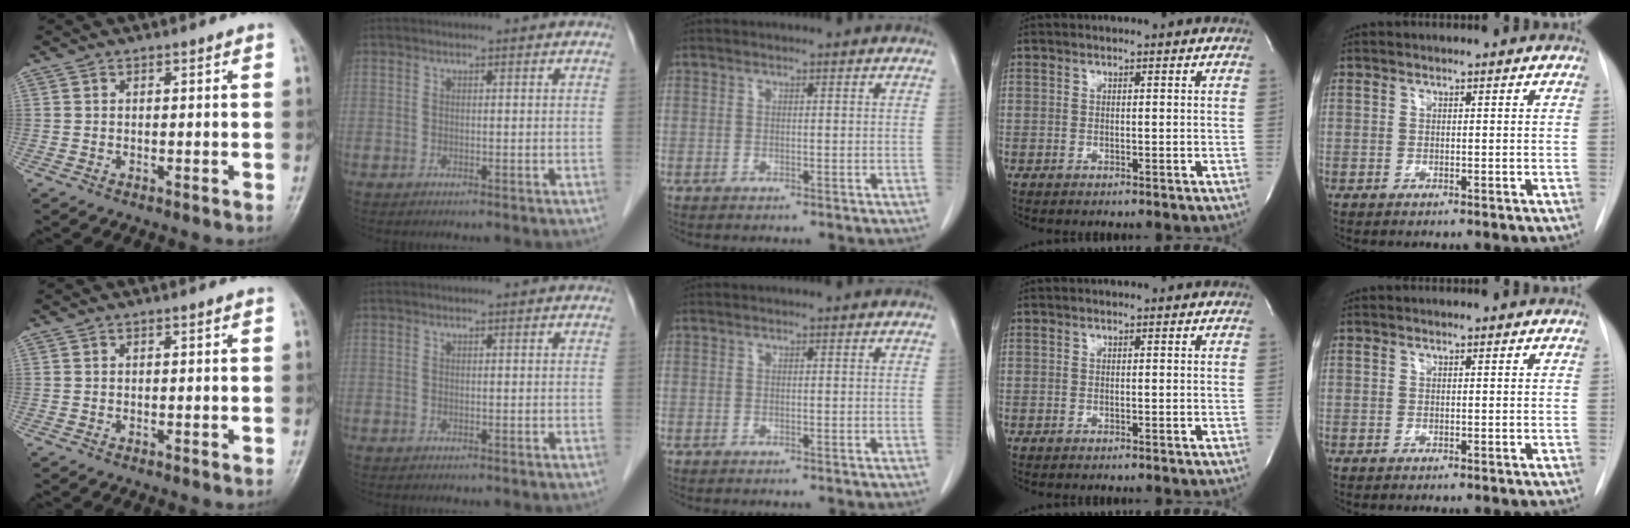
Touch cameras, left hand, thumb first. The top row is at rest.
{}